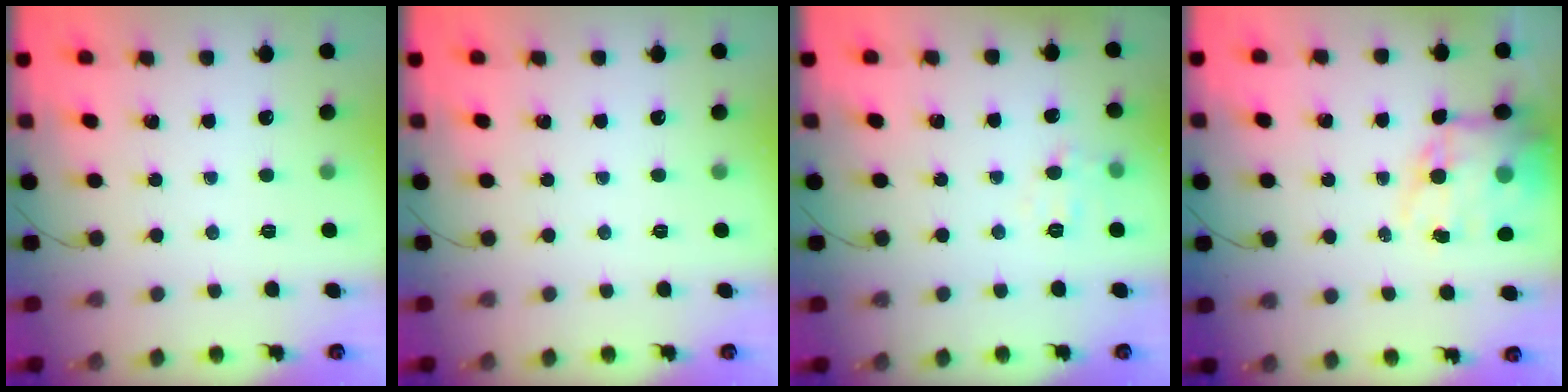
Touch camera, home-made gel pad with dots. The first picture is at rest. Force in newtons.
{"total": 0.0}
{"total": 4.9, "press": 4.8, "slide": 1.3}
{"total": 16.3, "press": 15.8, "slide": 3.9}